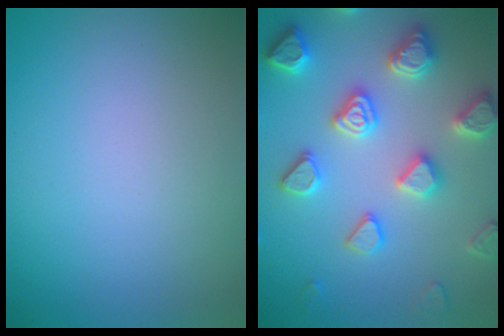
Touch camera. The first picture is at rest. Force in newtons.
{"total": 5.3, "press": 5.2, "slide": 1.2}